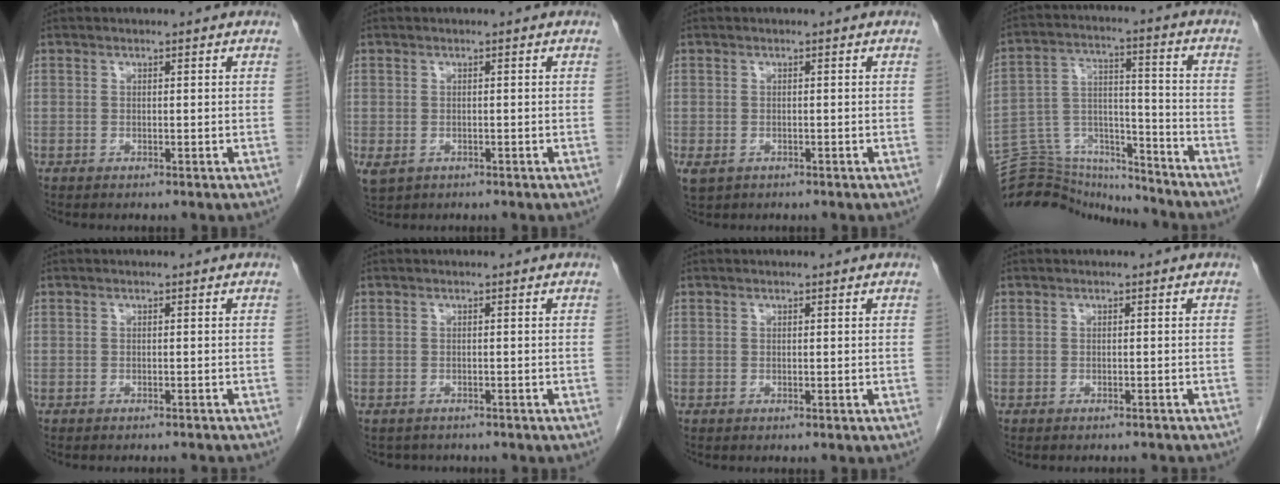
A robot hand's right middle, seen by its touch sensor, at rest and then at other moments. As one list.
[{"total": 2.7, "force": [-1.0, 2.0, 1.4], "torque": [-0.035, -0.006, -0.006]}, {"total": 2.5, "force": [-1.2, 1.8, 1.3], "torque": [-0.031, -0.005, -0.011]}, {"total": 17.0, "force": [-16.6, 2.5, 2.1], "torque": [-0.044, 0.045, -0.269]}, {"total": 3.9, "force": [-3.8, 0.4, 0.8], "torque": [-0.010, -0.010, -0.041]}, {"total": 2.8, "force": [-2.4, 1.3, 0.2], "torque": [-0.002, -0.001, -0.031]}, {"total": 0.0}, {"total": 3.2, "force": [-3.1, 0.6, 0.5], "torque": [-0.006, -0.008, -0.034]}]